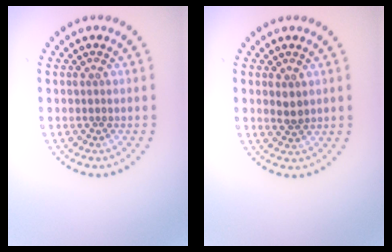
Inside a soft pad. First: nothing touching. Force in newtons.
{"total": 1.4, "press": 1.4, "slide": 0.3}